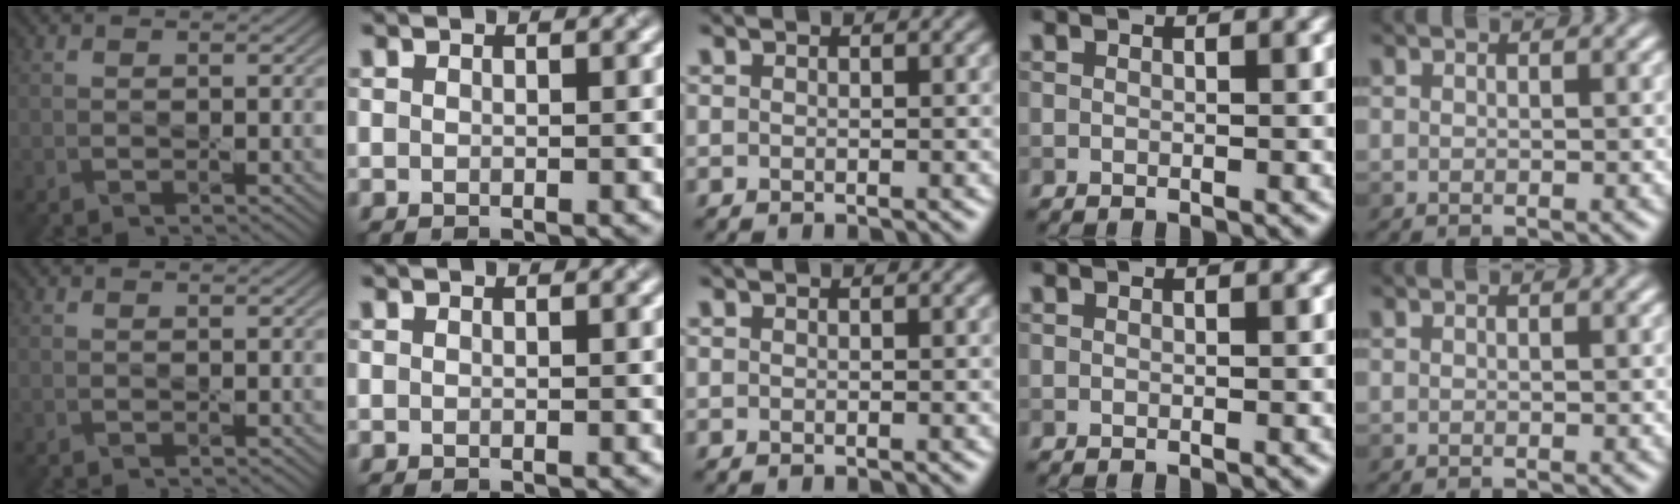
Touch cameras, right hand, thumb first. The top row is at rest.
{}